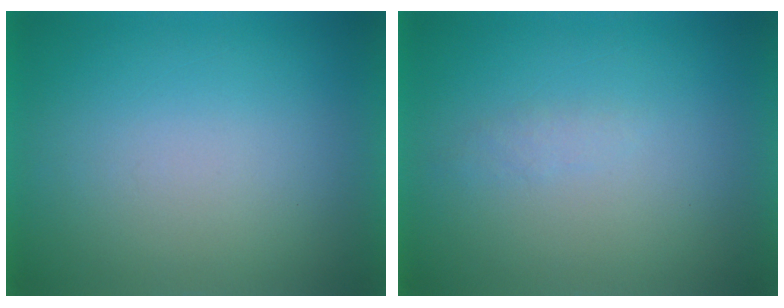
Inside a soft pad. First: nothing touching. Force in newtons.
{"total": 1.2}